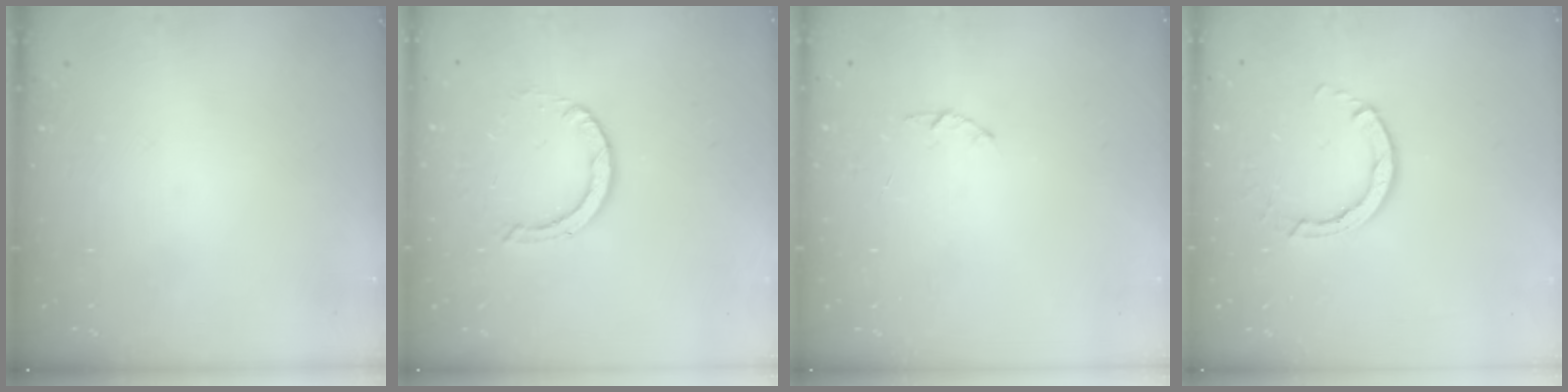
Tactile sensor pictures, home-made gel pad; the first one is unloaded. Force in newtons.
{"total": 2.9, "press": 2.9, "slide": 0.2}
{"total": 1.0, "press": 0.9, "slide": 0.3}
{"total": 3.7, "press": 3.7, "slide": 0.4}